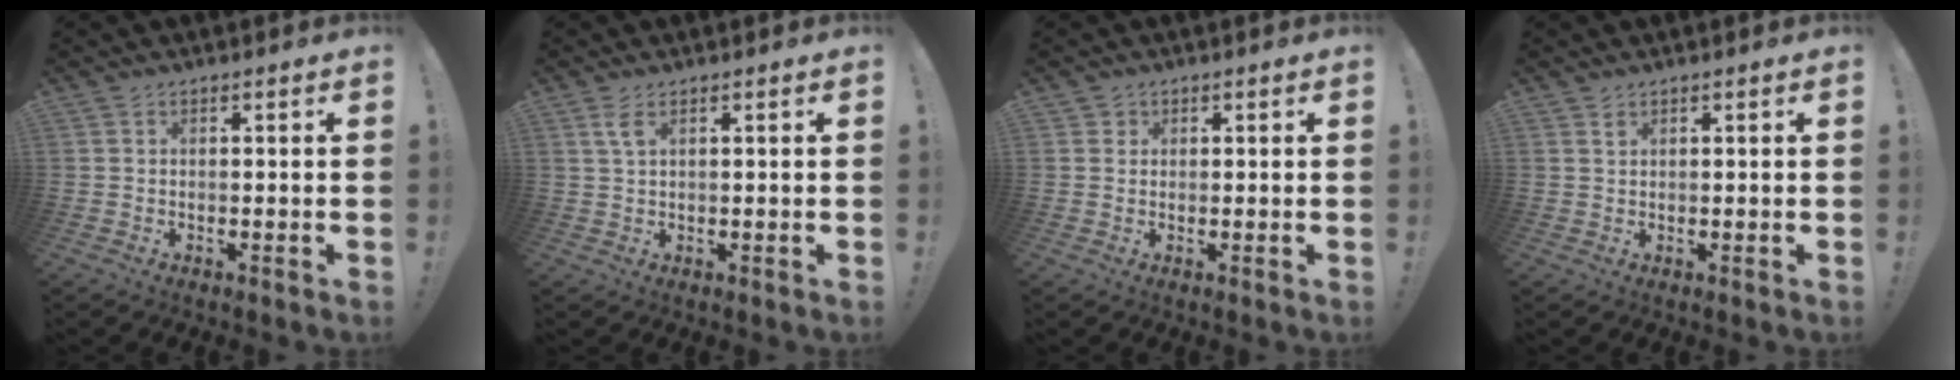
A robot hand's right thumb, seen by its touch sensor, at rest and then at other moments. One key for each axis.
{"total": 3.3, "fx": 1.5, "fy": 1.2, "fz": 2.8, "tx": -0.051, "ty": -0.001, "tz": 0.025}
{"total": 1.3, "fx": 0.7, "fy": 1.1, "fz": 0.2, "tx": 0.001, "ty": 0.000, "tz": 0.012}
{"total": 1.1, "fx": 0.8, "fy": 0.5, "fz": 0.6, "tx": 0.001, "ty": -0.005, "tz": 0.013}